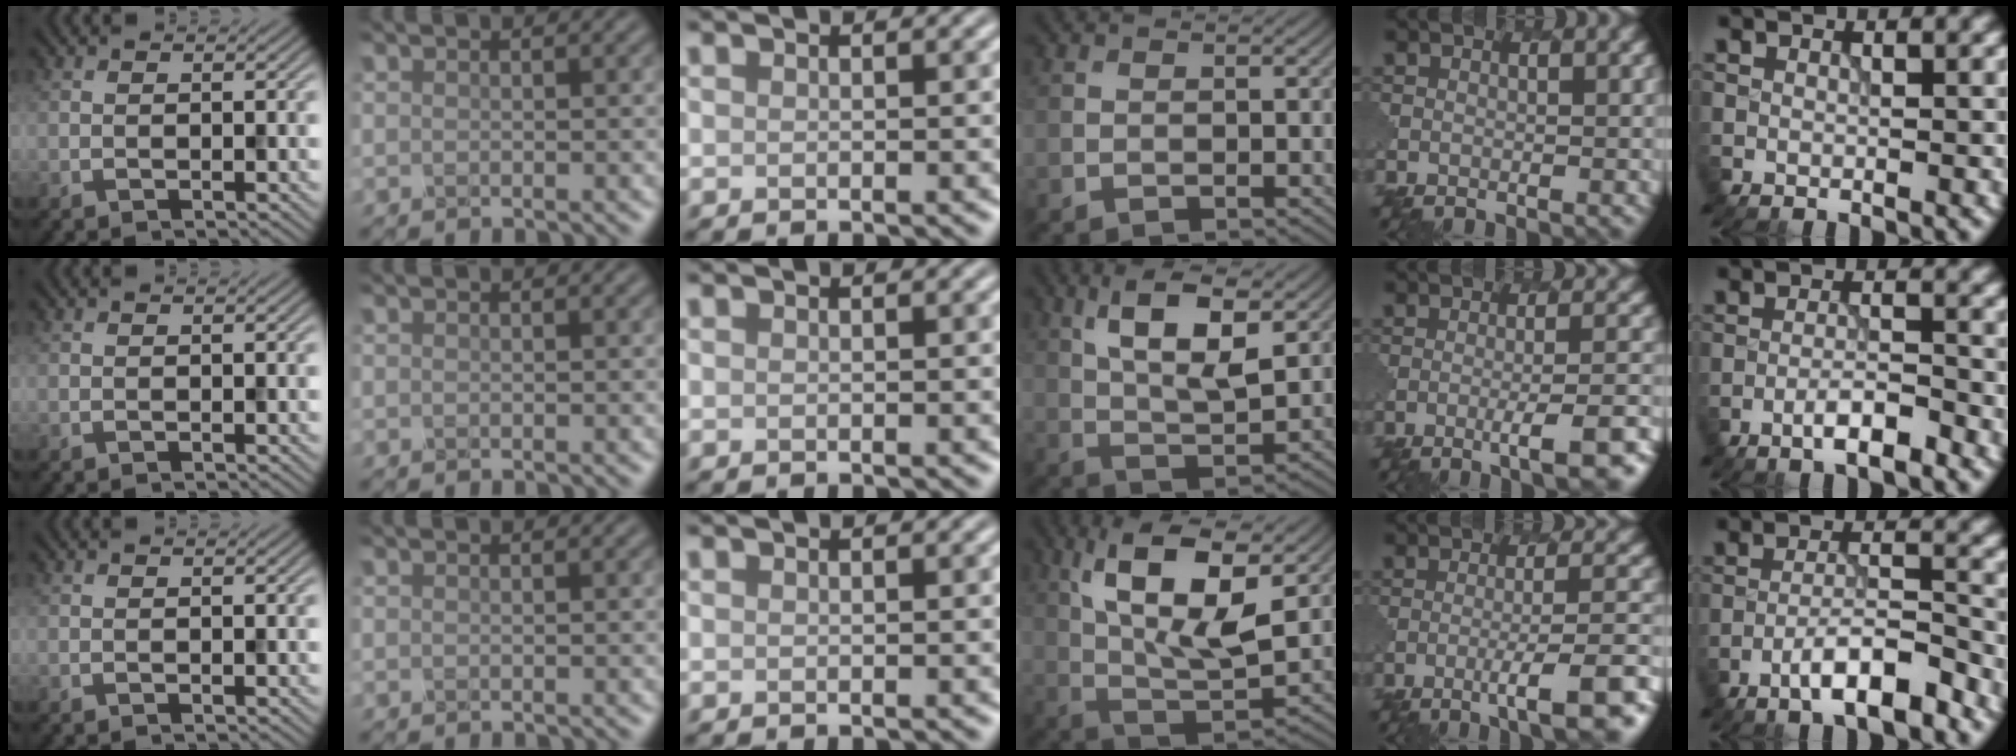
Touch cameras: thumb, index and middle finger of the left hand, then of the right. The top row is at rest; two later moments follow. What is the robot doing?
{"motion": "twist", "object": "rubiks cube"}